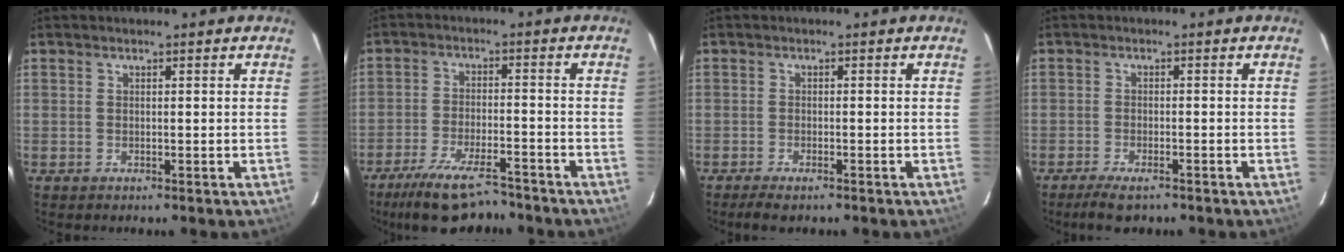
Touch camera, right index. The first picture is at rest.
{"total": 12.7, "force": [-10.5, 3.4, 6.2], "torque": [-0.147, -0.019, -0.178]}
{"total": 3.1, "force": [-2.4, 0.7, 1.7], "torque": [-0.043, -0.008, -0.044]}
{"total": 4.7, "force": [-3.7, 1.3, 2.7], "torque": [-0.067, -0.010, -0.067]}